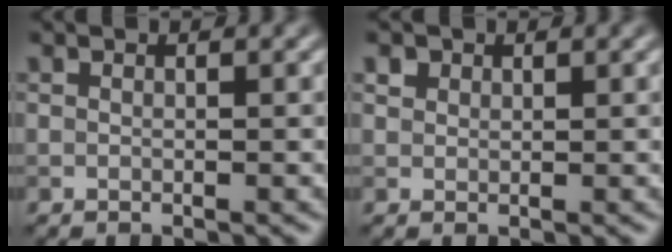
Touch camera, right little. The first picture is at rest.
{"total": 1.1, "force": [0.7, 0.8, 0.2], "torque": [-0.003, 0.002, 0.011]}